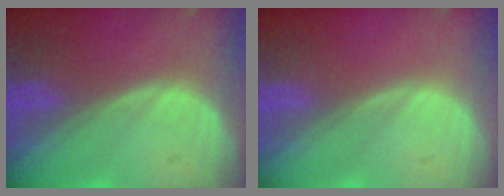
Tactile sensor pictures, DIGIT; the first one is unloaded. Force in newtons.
{"total": 0.0}